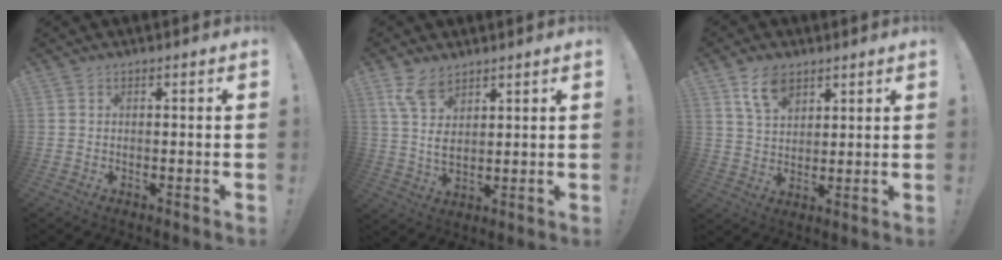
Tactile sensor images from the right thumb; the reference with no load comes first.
{"total": 8.2, "force": [5.2, 4.3, 4.8], "torque": [-0.094, -0.020, 0.102]}
{"total": 8.5, "force": [5.2, 4.9, 4.7], "torque": [-0.088, -0.013, 0.099]}